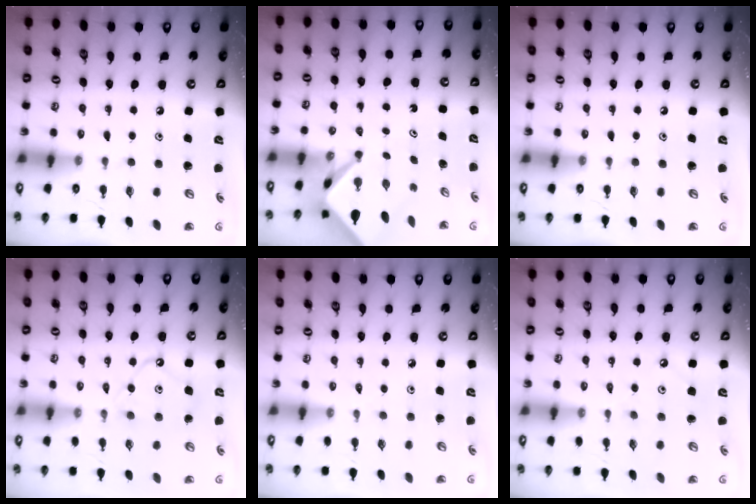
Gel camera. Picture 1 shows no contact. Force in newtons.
{"total": 4.2, "press": 4.2, "slide": 0.1}
{"total": 0.0}
{"total": 10.5, "press": 10.4, "slide": 1.0}
{"total": 2.1, "press": 2.1, "slide": 0.4}
{"total": 2.6, "press": 2.6, "slide": 0.4}